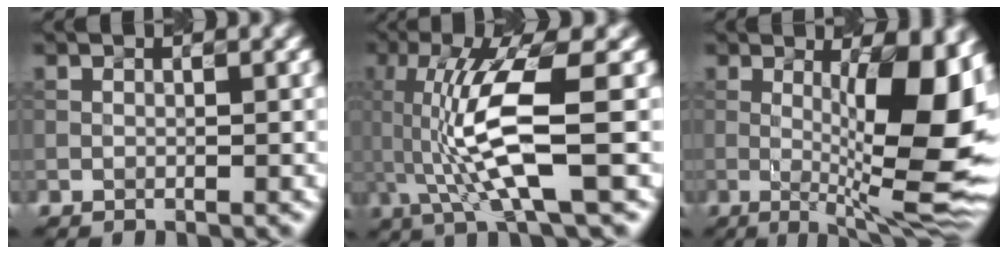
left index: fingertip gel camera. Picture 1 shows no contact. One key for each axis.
{"total": 7.5, "fx": -1.0, "fy": 1.3, "fz": 7.3, "tx": -0.156, "ty": 0.003, "tz": -0.001}
{"total": 12.4, "fx": 0.4, "fy": 3.1, "fz": 11.9, "tx": -0.140, "ty": -0.004, "tz": 0.022}